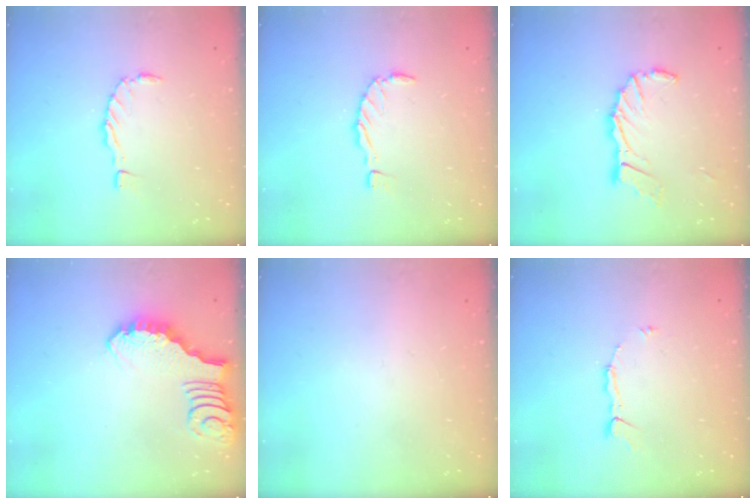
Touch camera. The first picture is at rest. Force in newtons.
{"total": 0.0}
{"total": 10.9, "press": 10.7, "slide": 1.7}
{"total": 2.4, "press": 2.4, "slide": 0.3}
{"total": 0.0}
{"total": 3.5, "press": 3.5, "slide": 0.1}